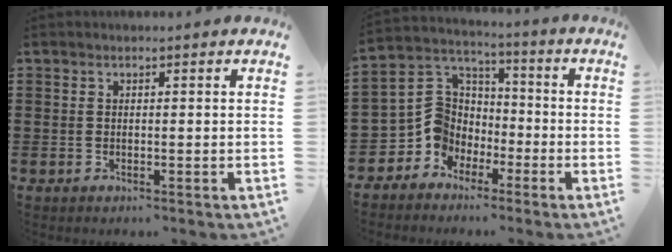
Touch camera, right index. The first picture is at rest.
{"total": 7.9, "force": [-2.4, 7.3, 2.0], "torque": [-0.088, 0.005, -0.052]}